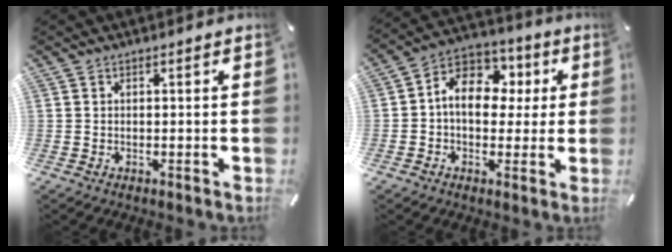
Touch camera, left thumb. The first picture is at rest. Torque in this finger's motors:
{"motor_torque": [-0.78, 1.48, 1.32, -0.98, 0.28]}